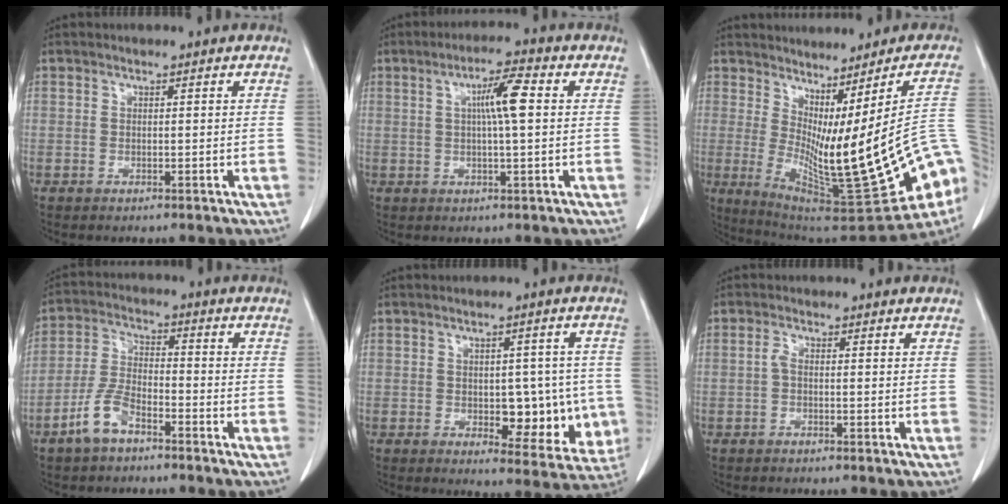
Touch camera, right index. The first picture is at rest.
{"total": 6.2, "force": [1.2, 0.4, 6.0], "torque": [-0.104, 0.007, 0.019]}
{"total": 24.4, "force": [-5.6, 3.9, 23.5], "torque": [-0.269, -0.028, -0.067]}
{"total": 6.7, "force": [-4.4, 2.8, 4.3], "torque": [-0.101, 0.006, -0.088]}
{"total": 9.2, "force": [-1.2, 4.9, 7.6], "torque": [-0.071, 0.007, -0.003]}
{"total": 1.2, "force": [-0.2, 0.5, 1.1], "torque": [-0.021, 0.003, -0.006]}